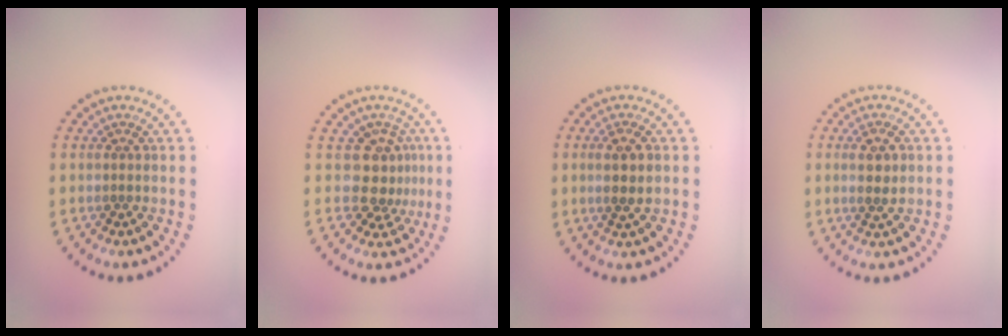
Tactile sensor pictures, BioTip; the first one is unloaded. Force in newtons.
{"total": 3.2, "press": 2.4, "slide": 2.1}
{"total": 2.6, "press": 2.5, "slide": 0.8}
{"total": 1.7, "press": 1.6, "slide": 0.4}